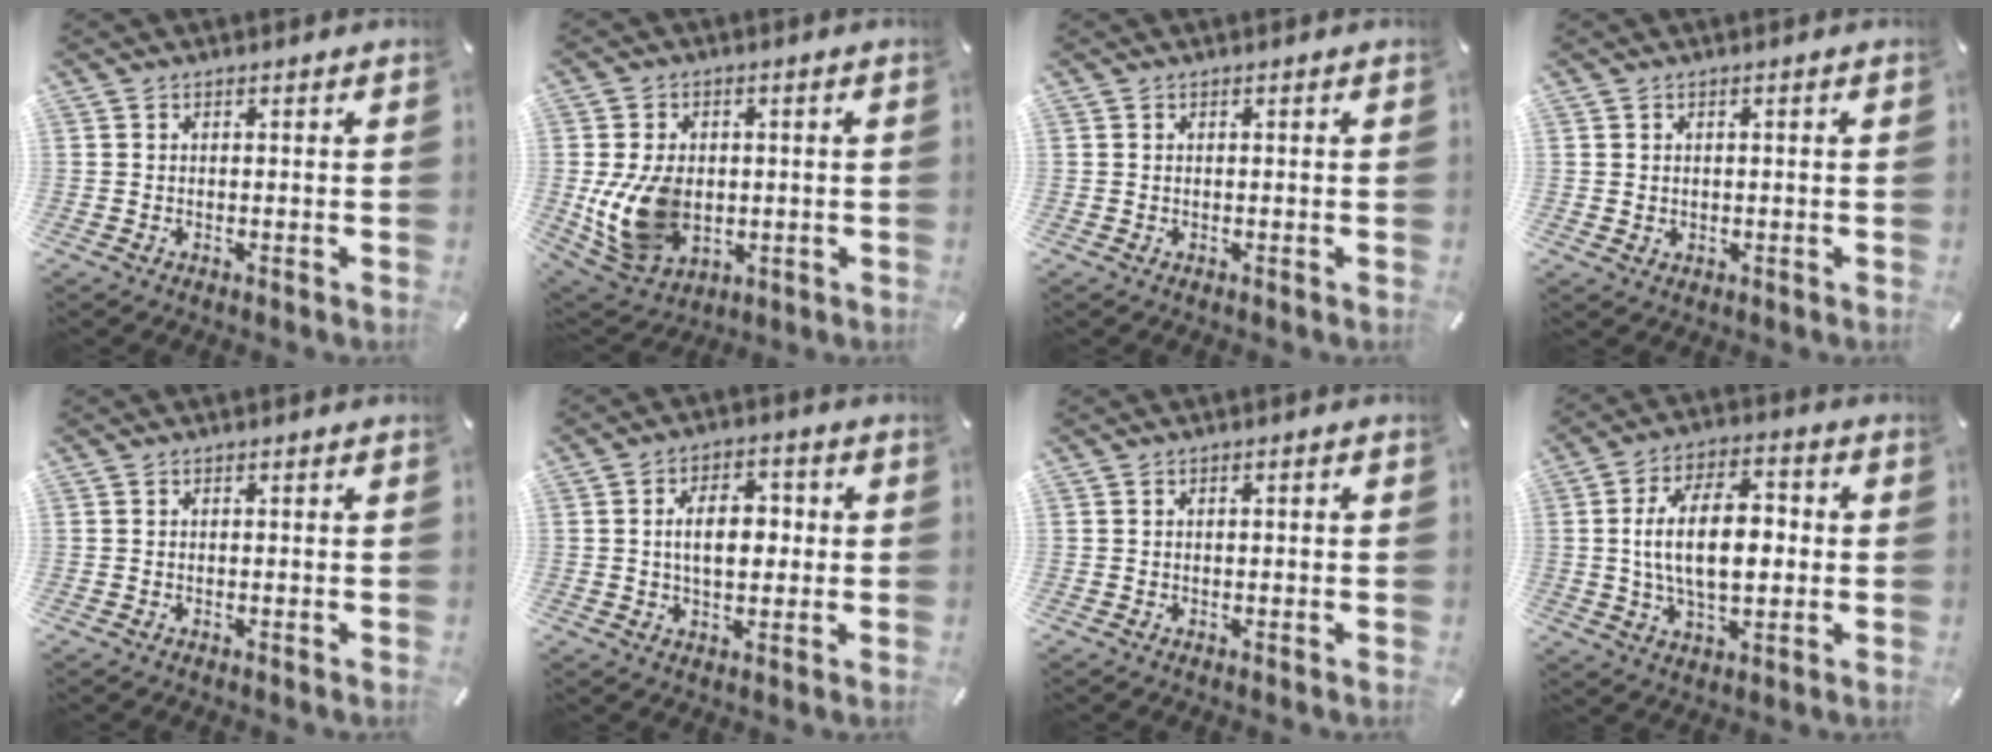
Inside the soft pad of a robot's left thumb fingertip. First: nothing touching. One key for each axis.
{"total": 13.4, "fx": -1.1, "fy": 10.1, "fz": 8.8, "tx": -0.176, "ty": 0.001, "tz": -0.016}
{"total": 0.0}
{"total": 1.3, "fx": 0.4, "fy": 1.2, "fz": 0.2, "tx": -0.006, "ty": 0.005, "tz": 0.004}
{"total": 0.0}
{"total": 8.7, "fx": 0.5, "fy": 5.5, "fz": 6.7, "tx": -0.106, "ty": 0.004, "tz": 0.000}
{"total": 0.8, "fx": -0.1, "fy": 0.3, "fz": 0.7, "tx": -0.012, "ty": 0.001, "tz": -0.002}
{"total": 15.5, "fx": 0.3, "fy": 8.8, "fz": 12.8, "tx": -0.235, "ty": 0.000, "tz": -0.002}